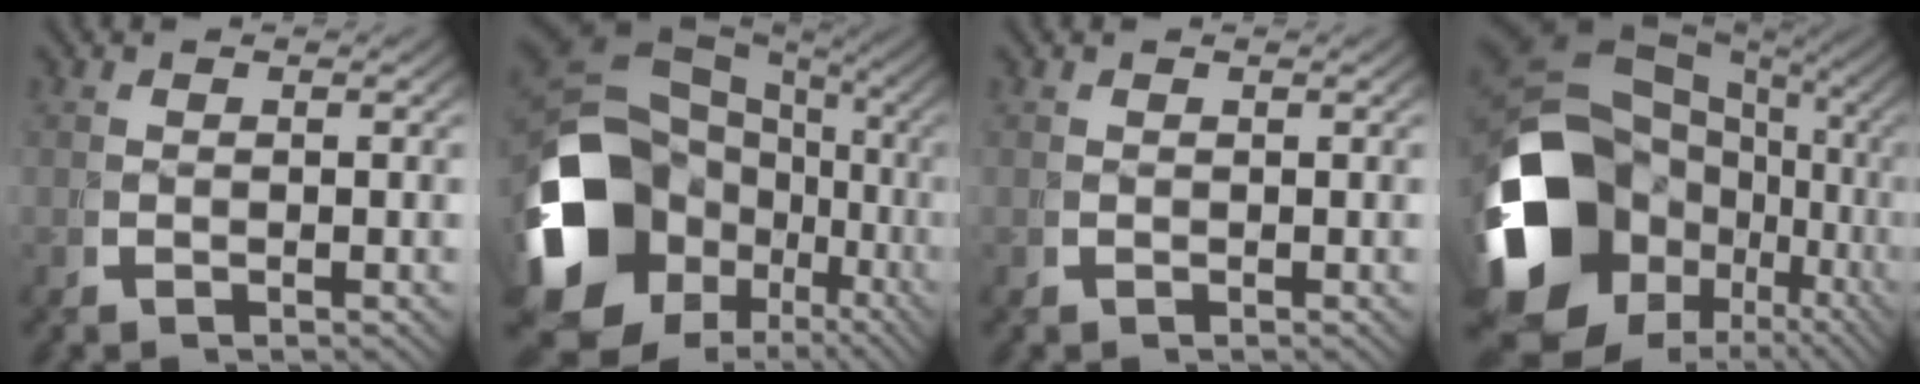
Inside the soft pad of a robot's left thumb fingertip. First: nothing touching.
{"total": 17.4, "force": [-3.1, 12.7, 11.5], "torque": [-0.242, -0.071, -0.013]}
{"total": 0.0}
{"total": 19.2, "force": [-3.3, 14.0, 12.8], "torque": [-0.260, -0.074, -0.016]}